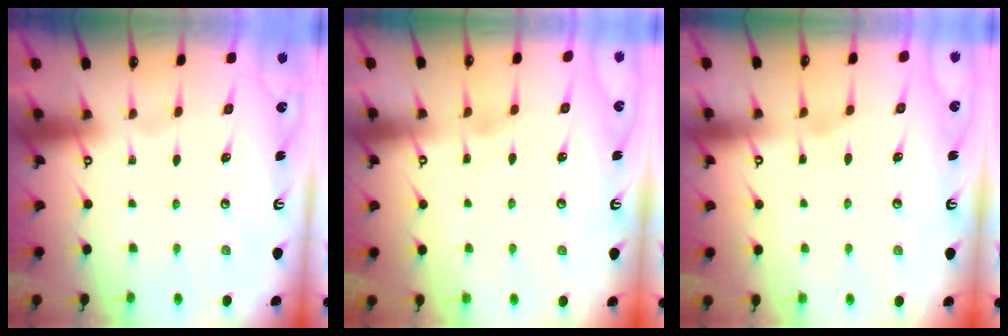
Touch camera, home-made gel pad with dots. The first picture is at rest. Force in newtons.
{"total": 2.3, "press": 2.3, "slide": 0.3}
{"total": 1.8, "press": 1.8, "slide": 0.3}